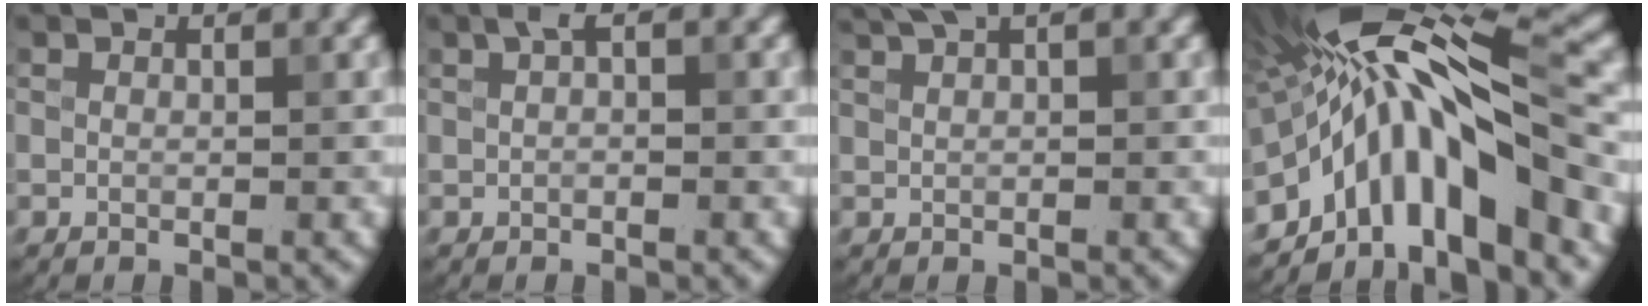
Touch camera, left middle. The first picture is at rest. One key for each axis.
{"total": 1.0, "fx": 0.4, "fy": 0.4, "fz": 0.9, "tx": -0.018, "ty": 0.004, "tz": 0.005}
{"total": 3.1, "fx": 2.0, "fy": 0.9, "fz": 2.3, "tx": -0.035, "ty": 0.012, "tz": 0.032}
{"total": 12.8, "fx": -4.8, "fy": 4.5, "fz": 11.0, "tx": -0.166, "ty": 0.013, "tz": -0.080}